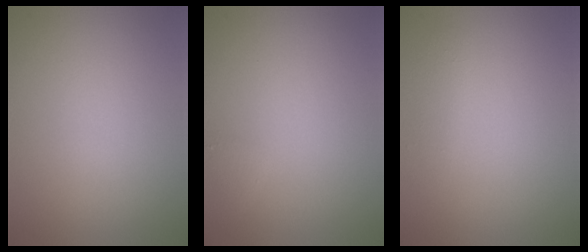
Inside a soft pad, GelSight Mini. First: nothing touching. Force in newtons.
{"total": 0.6, "press": 0.6, "slide": 0.0}
{"total": 0.9, "press": 0.9, "slide": 0.0}